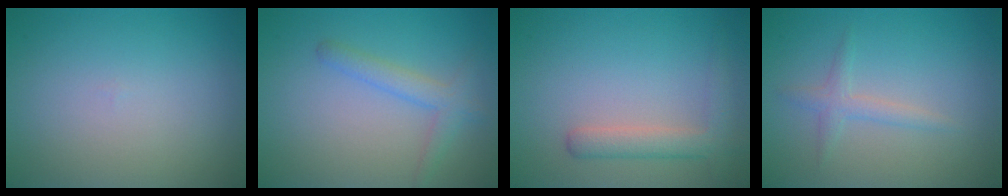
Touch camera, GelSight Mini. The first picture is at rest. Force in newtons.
{"total": 2.4, "press": 2.4, "slide": 0.1}
{"total": 2.8, "press": 2.8, "slide": 0.2}
{"total": 1.6, "press": 1.6, "slide": 0.0}